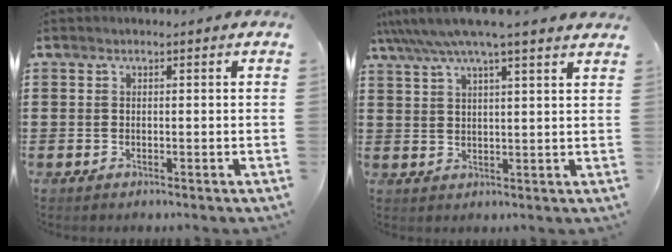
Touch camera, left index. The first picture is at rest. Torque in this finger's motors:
{"motor_torque": [2.14, 0.00, 0.87, 0.21]}